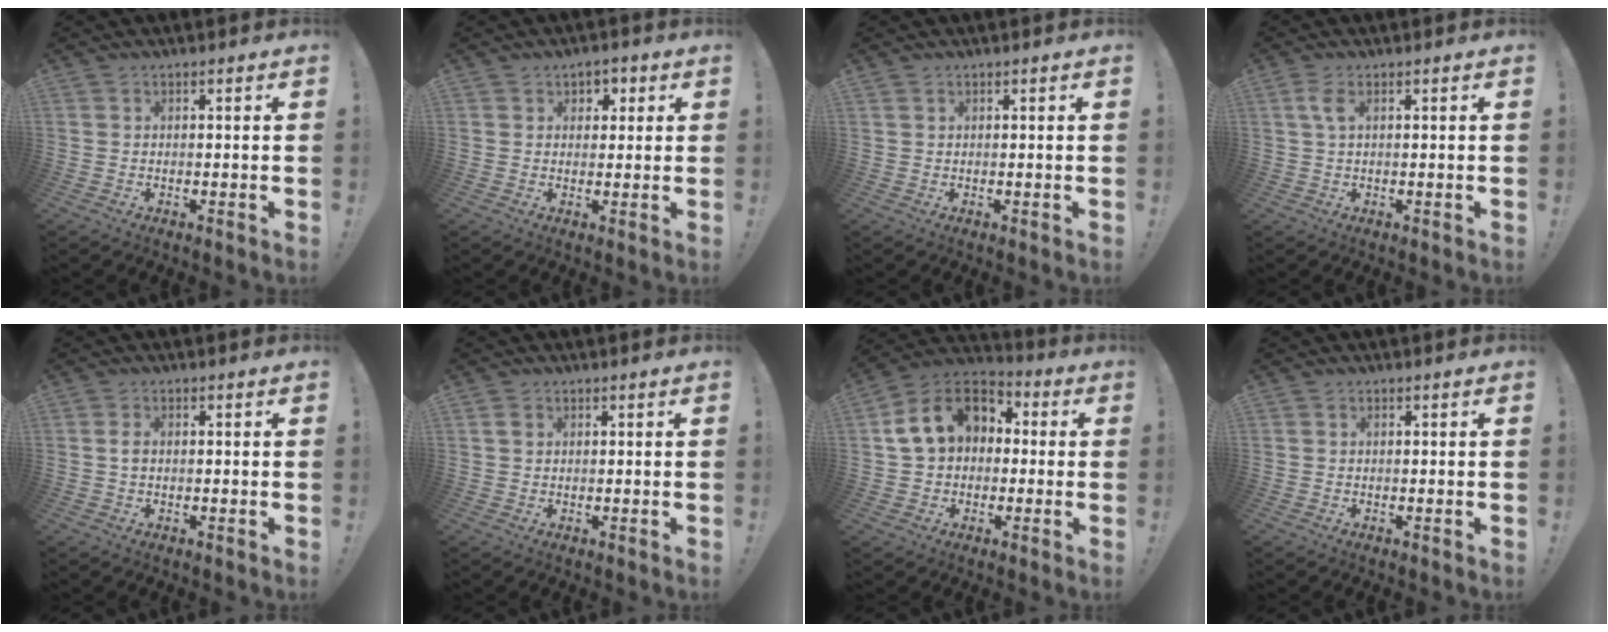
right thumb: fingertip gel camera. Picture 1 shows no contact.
{"total": 3.5, "force": [1.0, 3.3, 0.9], "torque": [-0.002, -0.004, 0.014]}
{"total": 0.6, "force": [0.5, 0.4, 0.2], "torque": [-0.002, 0.000, 0.008]}
{"total": 3.1, "force": [0.9, 0.9, 2.9], "torque": [-0.063, 0.005, 0.017]}
{"total": 1.5, "force": [0.0, 0.9, 1.2], "torque": [-0.020, 0.003, -0.001]}
{"total": 1.4, "force": [0.6, 1.2, 0.4], "torque": [-0.005, 0.003, 0.010]}
{"total": 15.3, "force": [3.8, 11.4, 9.5], "torque": [-0.151, 0.008, 0.073]}
{"total": 0.0}